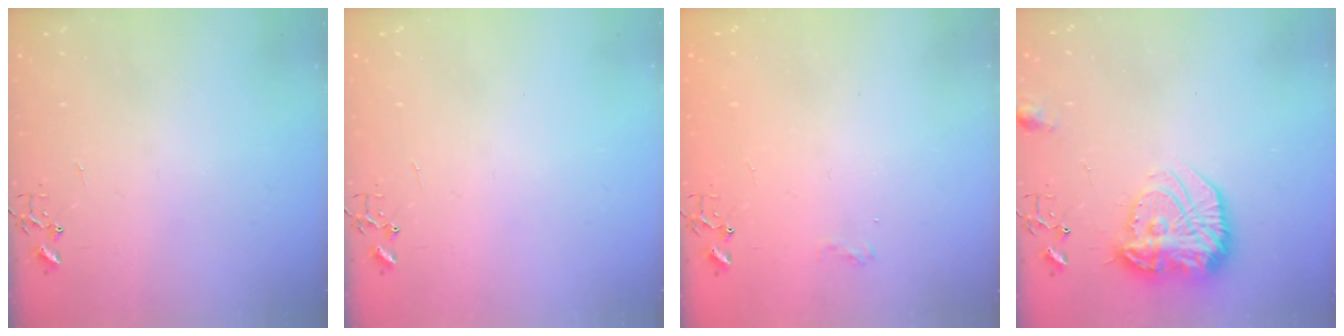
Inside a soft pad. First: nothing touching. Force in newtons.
{"total": 0.0}
{"total": 5.9, "press": 5.9, "slide": 0.8}
{"total": 18.4, "press": 18.3, "slide": 1.4}